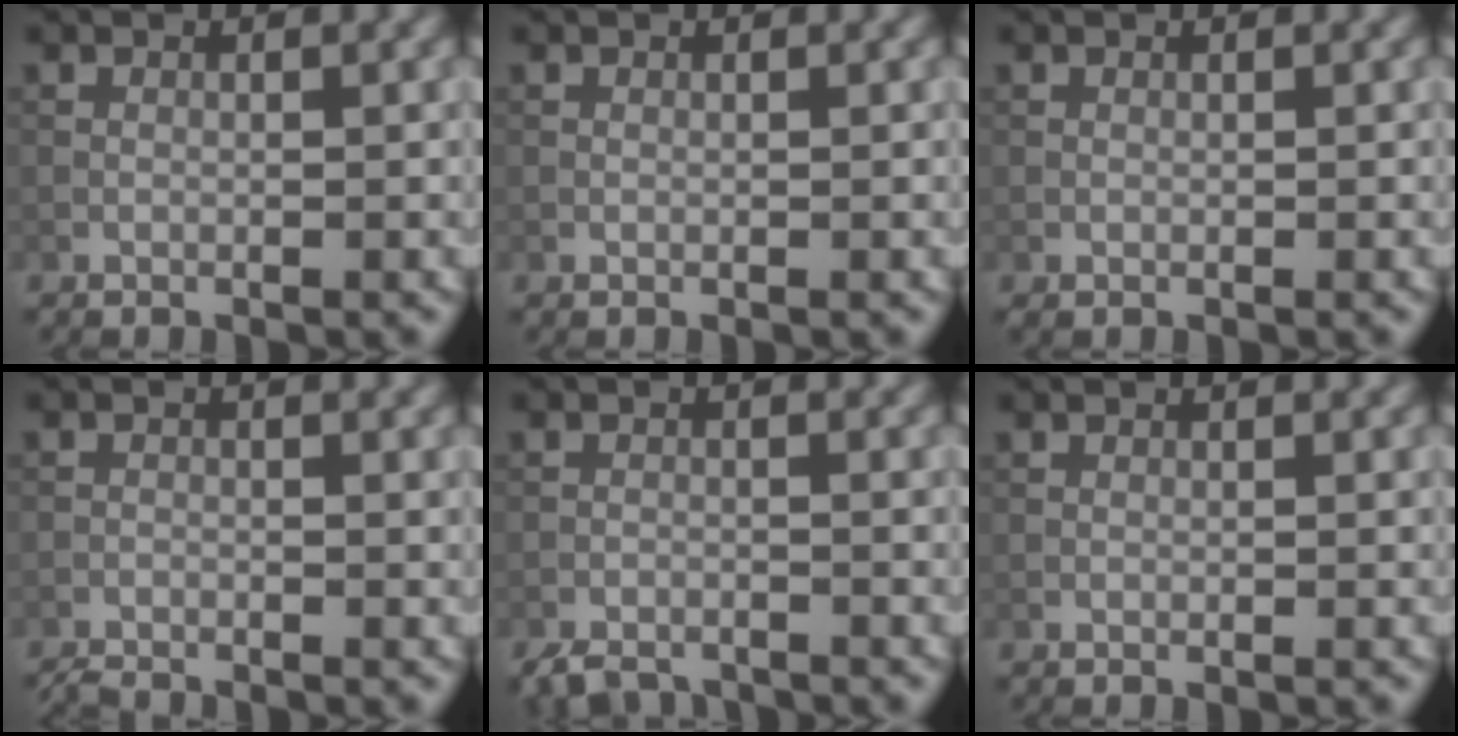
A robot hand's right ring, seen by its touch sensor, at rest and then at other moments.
{"total": 0.0}
{"total": 0.0}
{"total": 1.7, "force": [-1.6, 0.2, 0.2], "torque": [-0.005, -0.006, -0.040]}
{"total": 2.8, "force": [-2.5, 1.0, 0.8], "torque": [-0.014, -0.007, -0.050]}
{"total": 0.0}